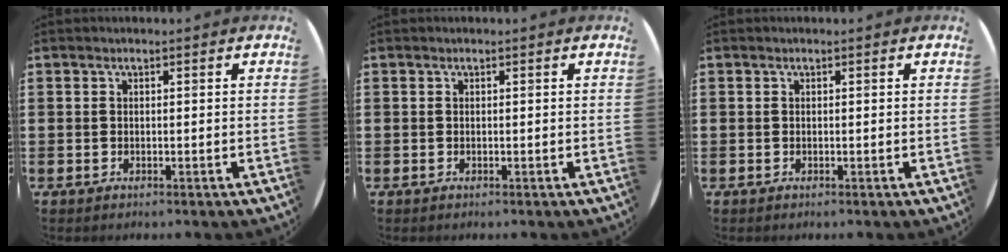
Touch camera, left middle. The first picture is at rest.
{"total": 0.0}
{"total": 0.0}